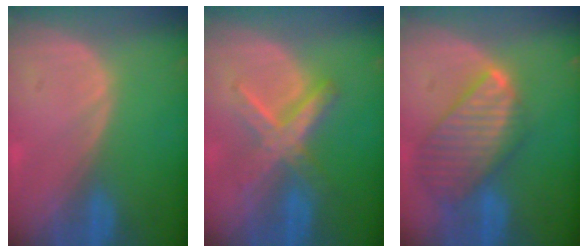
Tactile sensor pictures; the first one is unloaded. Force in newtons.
{"total": 6.3, "press": 6.3, "slide": 0.2}
{"total": 9.7, "press": 8.4, "slide": 4.9}